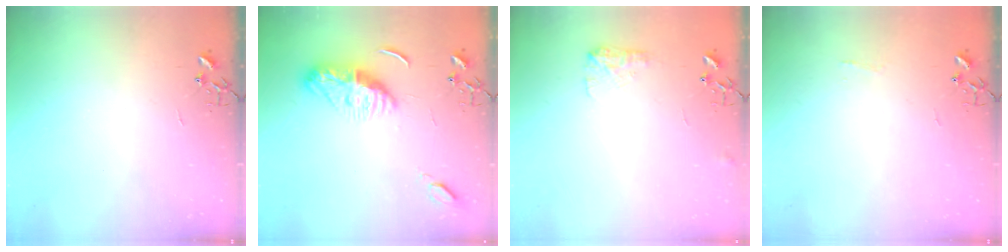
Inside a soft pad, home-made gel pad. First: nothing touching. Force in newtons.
{"total": 11.3, "press": 11.3, "slide": 0.3}
{"total": 8.3, "press": 8.2, "slide": 0.3}
{"total": 3.7, "press": 3.7, "slide": 0.4}